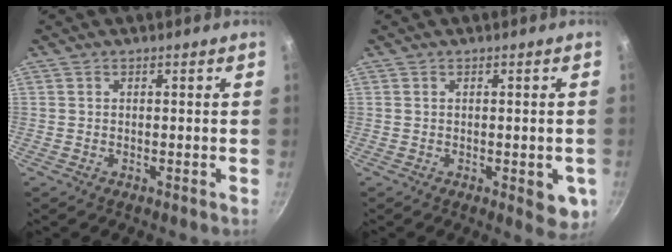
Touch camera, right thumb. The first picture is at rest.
{"total": 5.3, "force": [-1.3, 2.1, 4.6], "torque": [-0.045, -0.007, -0.015]}